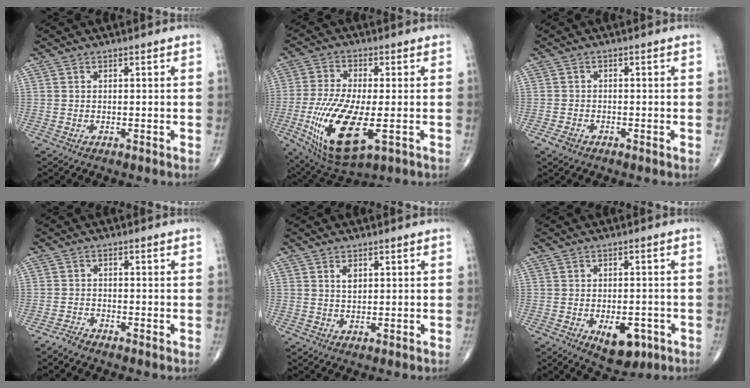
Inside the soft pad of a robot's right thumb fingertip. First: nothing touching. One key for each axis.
{"total": 16.6, "fx": -4.3, "fy": 6.2, "fz": 14.8, "tx": -0.305, "ty": -0.015, "tz": -0.063}
{"total": 2.1, "fx": -1.3, "fy": 1.2, "fz": 1.0, "tx": -0.021, "ty": 0.001, "tz": -0.025}
{"total": 1.9, "fx": -1.7, "fy": 0.3, "fz": 0.7, "tx": -0.016, "ty": -0.003, "tz": -0.039}
{"total": 2.1, "fx": 0.9, "fy": 1.2, "fz": 1.4, "tx": -0.021, "ty": -0.005, "tz": 0.019}
{"total": 7.2, "fx": -2.8, "fy": 4.0, "fz": 5.3, "tx": -0.057, "ty": 0.009, "tz": -0.028}